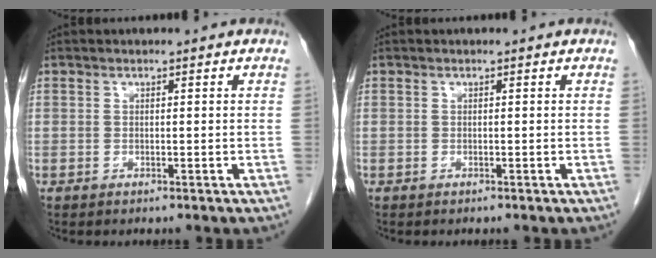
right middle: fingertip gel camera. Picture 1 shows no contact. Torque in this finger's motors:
{"motor_torque": [0.03, 0.01, -0.03, 0.00]}